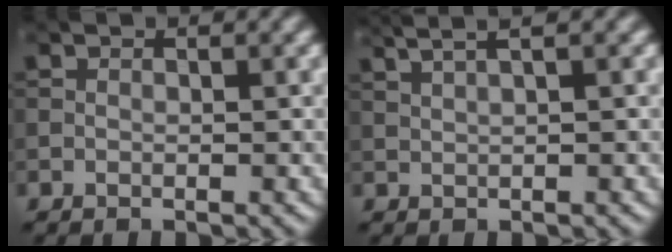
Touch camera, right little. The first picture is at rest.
{"total": 4.7, "force": [2.9, 1.6, 3.3], "torque": [-0.039, 0.025, 0.027]}